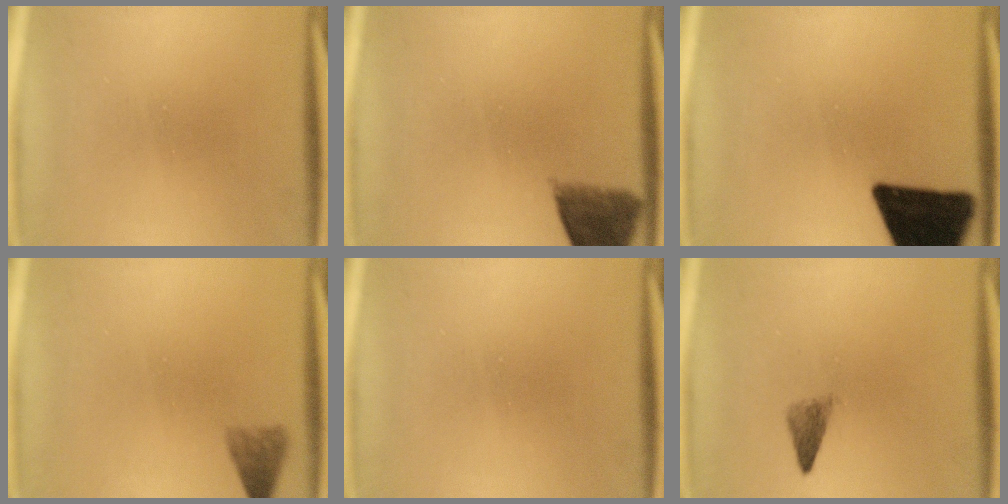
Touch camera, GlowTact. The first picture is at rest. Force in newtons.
{"total": 5.5}
{"total": 18.9}
{"total": 2.9}
{"total": 0.0}
{"total": 2.1}